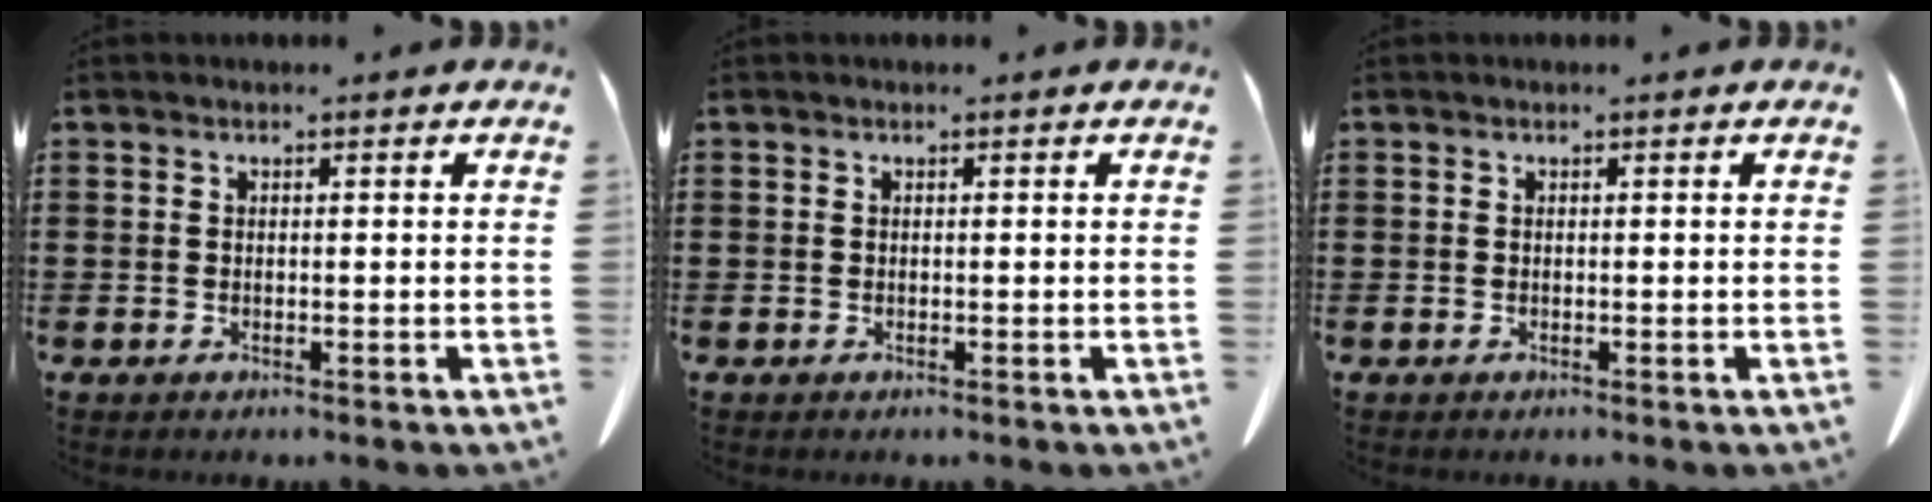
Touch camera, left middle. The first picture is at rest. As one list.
[{"total": 0.0}, {"total": 0.0}]